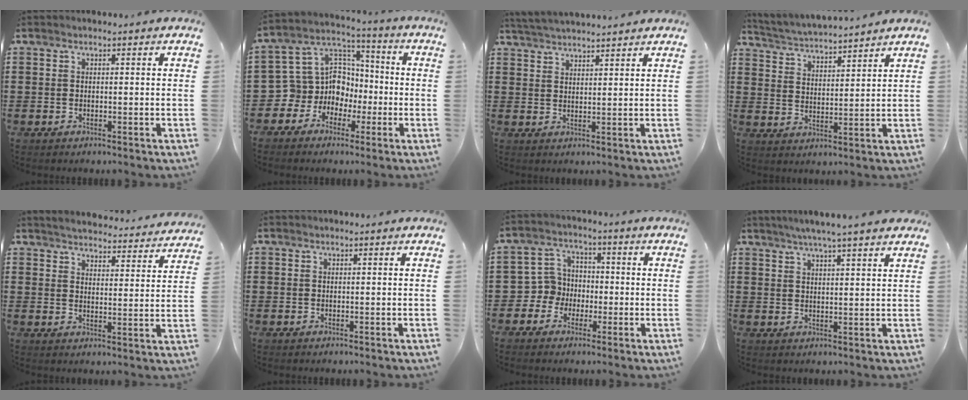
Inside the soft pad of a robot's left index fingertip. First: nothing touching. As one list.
[{"total": 9.8, "force": [-2.1, 9.2, 2.6], "torque": [-0.100, -0.003, -0.036]}, {"total": 3.1, "force": [3.1, -0.3, 0.2], "torque": [-0.014, -0.006, 0.058]}, {"total": 3.7, "force": [3.7, -0.3, 0.3], "torque": [-0.024, -0.024, 0.060]}, {"total": 3.8, "force": [3.8, -0.3, 0.1], "torque": [-0.022, -0.030, 0.063]}, {"total": 0.0}, {"total": 5.6, "force": [-1.8, 5.2, 0.8], "torque": [-0.052, 0.008, -0.041]}, {"total": 3.9, "force": [3.3, -0.6, 2.0], "torque": [-0.048, -0.008, 0.056]}]